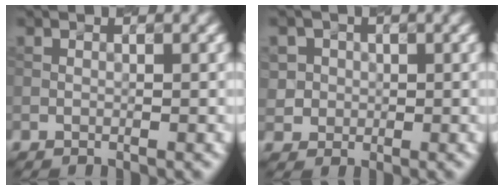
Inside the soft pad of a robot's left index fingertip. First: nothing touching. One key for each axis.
{"total": 3.2, "fx": 0.8, "fy": 3.0, "fz": 0.9, "tx": -0.016, "ty": 0.004, "tz": 0.023}